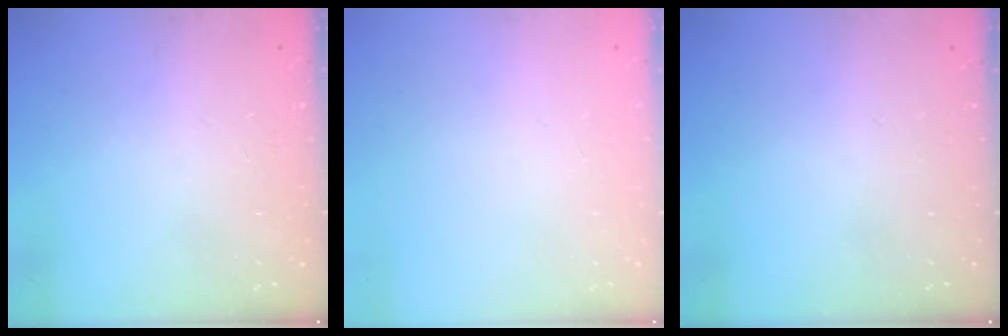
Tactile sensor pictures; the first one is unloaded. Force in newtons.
{"total": 0.0}
{"total": 0.0}